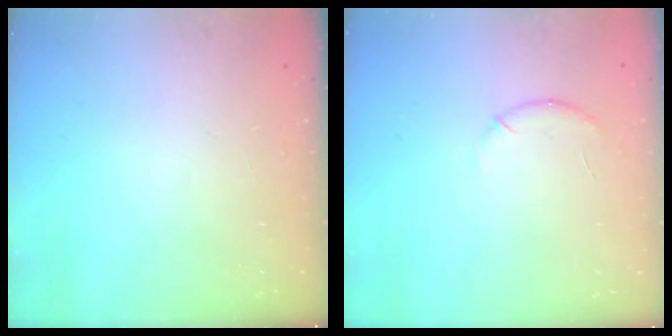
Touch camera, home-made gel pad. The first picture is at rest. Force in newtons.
{"total": 6.3, "press": 6.1, "slide": 1.6}